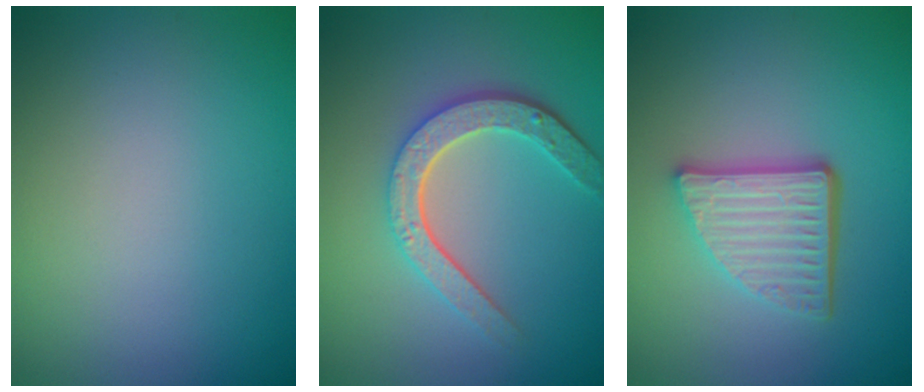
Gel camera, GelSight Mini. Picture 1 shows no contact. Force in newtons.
{"total": 4.6, "press": 3.5, "slide": 3.0}
{"total": 4.7, "press": 3.5, "slide": 3.3}